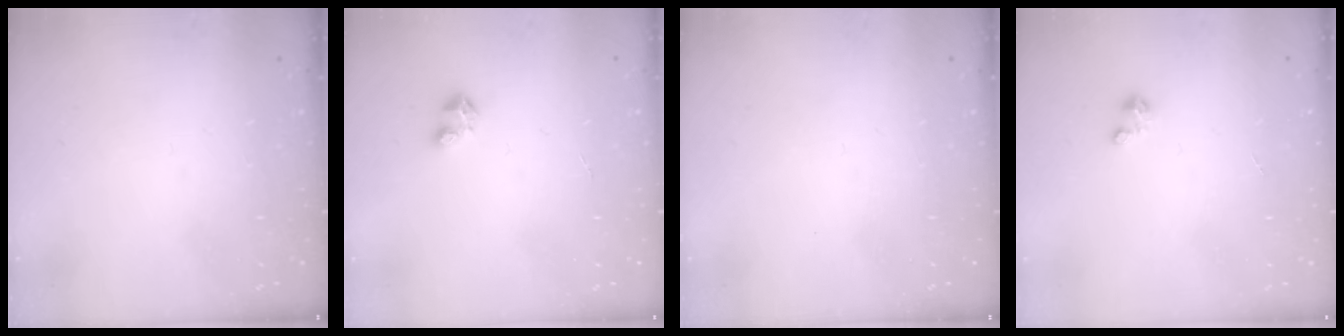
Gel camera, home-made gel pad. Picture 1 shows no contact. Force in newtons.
{"total": 3.0, "press": 2.9, "slide": 0.2}
{"total": 0.0}
{"total": 0.8, "press": 0.7, "slide": 0.3}